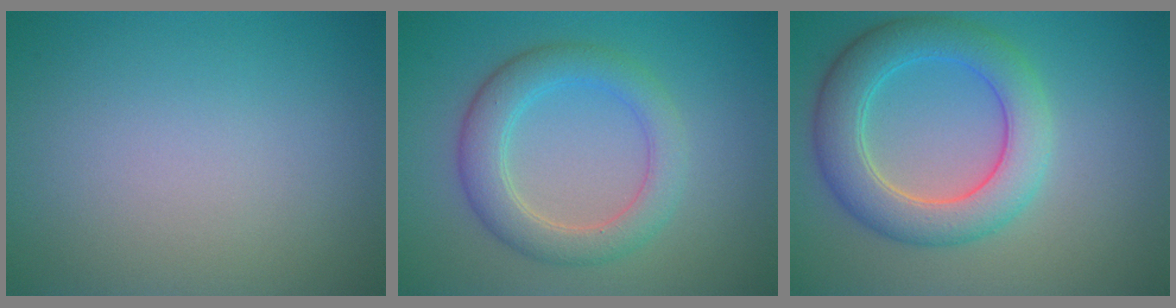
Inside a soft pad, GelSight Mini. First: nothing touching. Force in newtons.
{"total": 4.4, "press": 4.4, "slide": 0.1}
{"total": 6.2, "press": 6.2, "slide": 0.2}